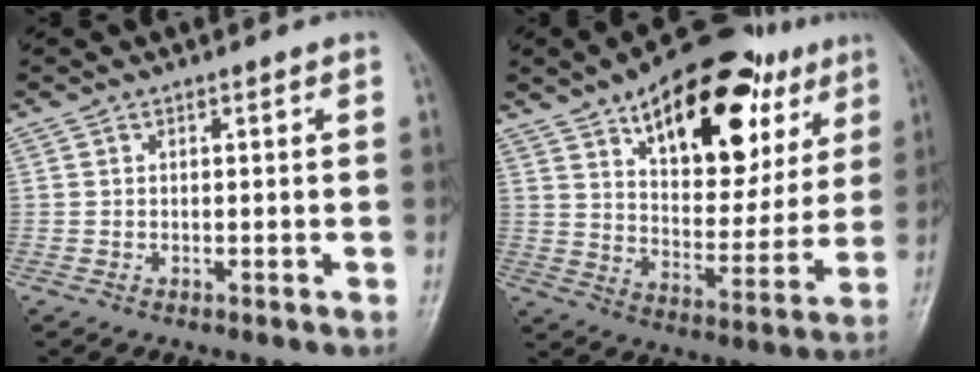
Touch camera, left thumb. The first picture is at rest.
{"total": 25.0, "force": [12.4, 12.6, 17.7], "torque": [-0.211, -0.026, 0.189]}